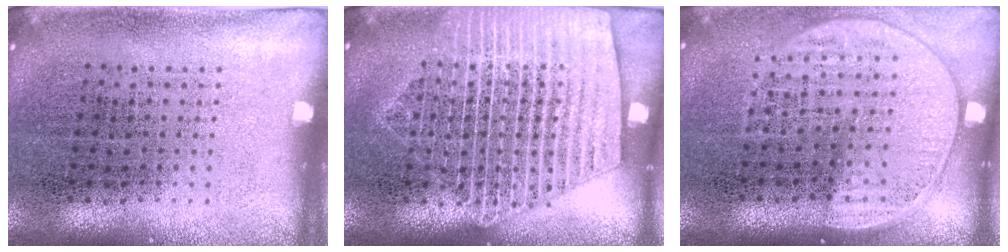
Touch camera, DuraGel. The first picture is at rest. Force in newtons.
{"total": 3.9, "press": 3.8, "slide": 0.5}
{"total": 1.5, "press": 1.3, "slide": 0.8}